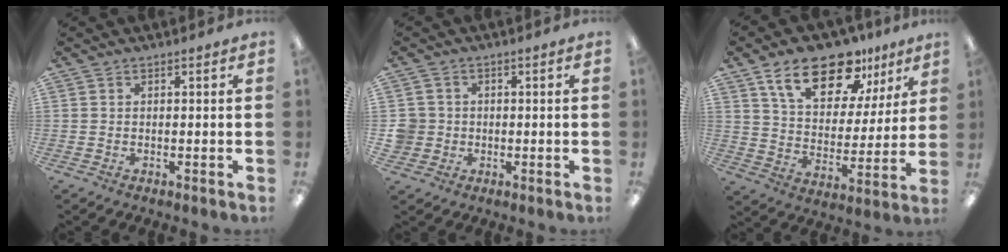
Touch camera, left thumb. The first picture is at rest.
{"total": 4.3, "force": [-0.3, 4.3, 0.3], "torque": [-0.012, 0.005, -0.005]}
{"total": 17.7, "force": [12.1, 8.7, 9.6], "torque": [-0.163, -0.059, 0.211]}